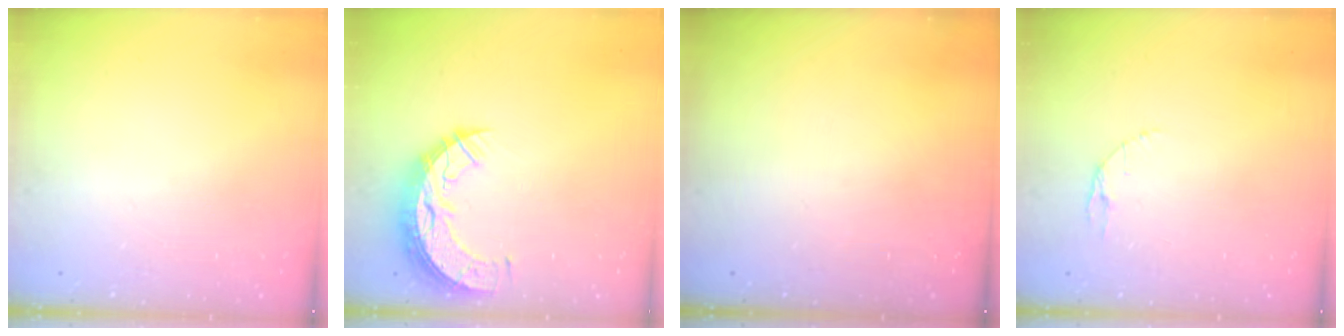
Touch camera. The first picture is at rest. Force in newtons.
{"total": 10.7, "press": 10.7, "slide": 0.8}
{"total": 0.0}
{"total": 2.9, "press": 2.9, "slide": 0.4}